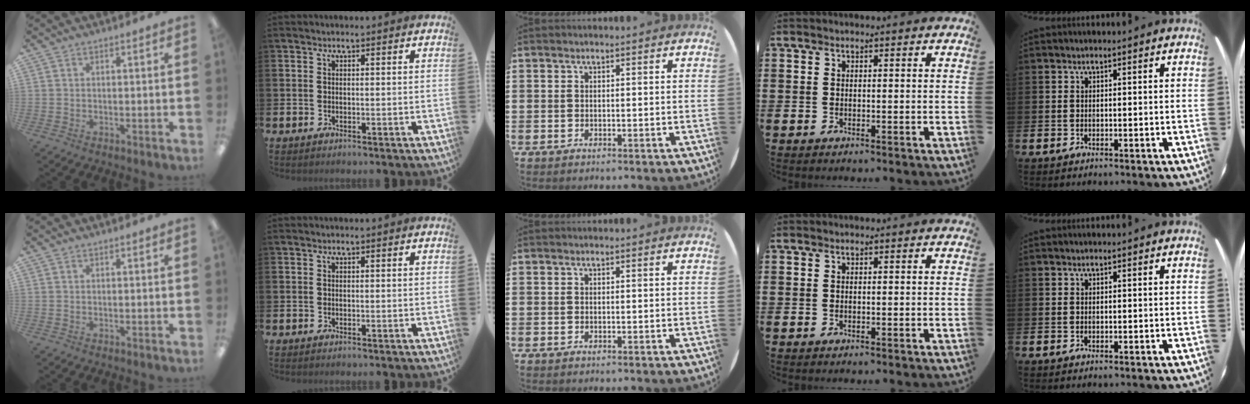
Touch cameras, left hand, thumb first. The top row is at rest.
{}